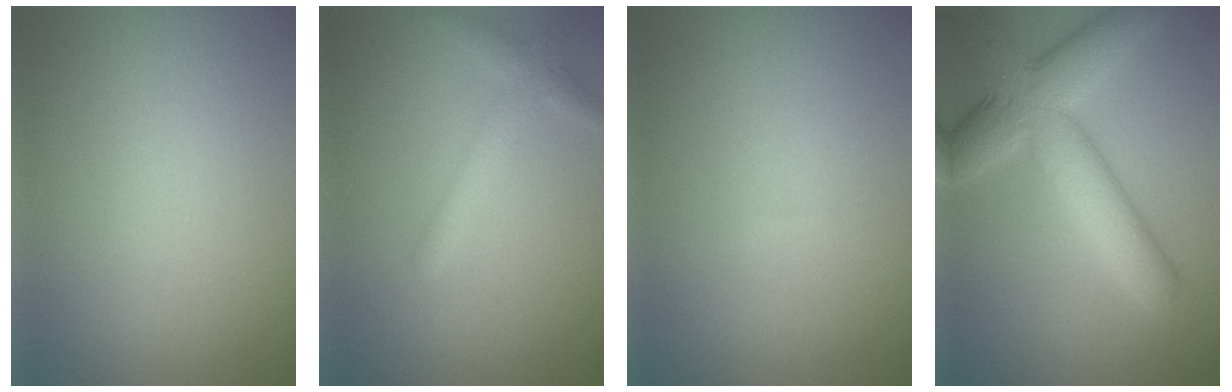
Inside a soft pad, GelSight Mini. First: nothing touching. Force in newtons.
{"total": 2.5, "press": 2.5, "slide": 0.1}
{"total": 0.0}
{"total": 7.5, "press": 7.5, "slide": 0.2}